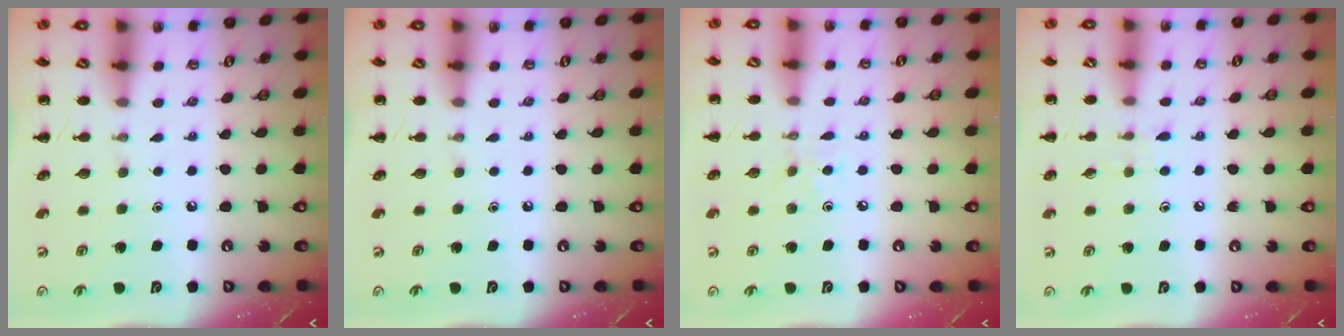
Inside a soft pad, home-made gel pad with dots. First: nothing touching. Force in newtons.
{"total": 0.0}
{"total": 4.3, "press": 4.0, "slide": 1.3}
{"total": 5.0, "press": 4.5, "slide": 2.0}